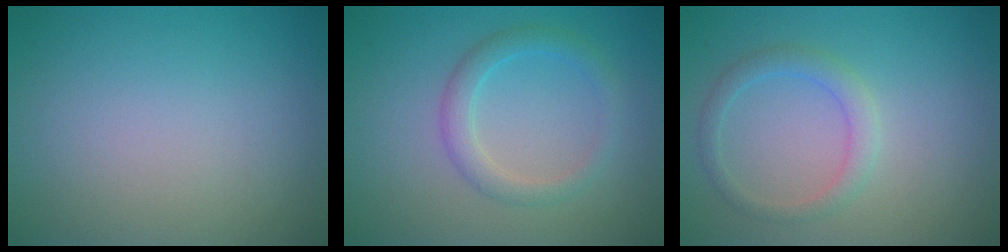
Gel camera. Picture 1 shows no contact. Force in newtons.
{"total": 2.5, "press": 2.4, "slide": 0.2}
{"total": 2.1, "press": 2.0, "slide": 0.3}